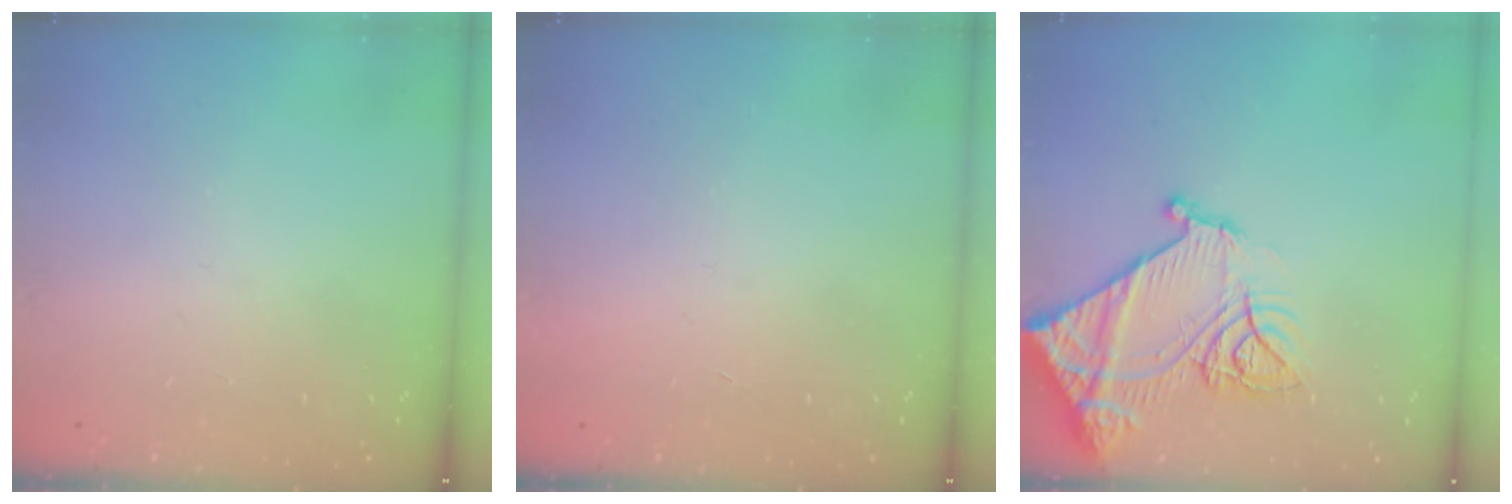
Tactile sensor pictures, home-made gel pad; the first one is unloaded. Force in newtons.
{"total": 1.5, "press": 1.5, "slide": 0.1}
{"total": 19.9, "press": 19.8, "slide": 2.1}